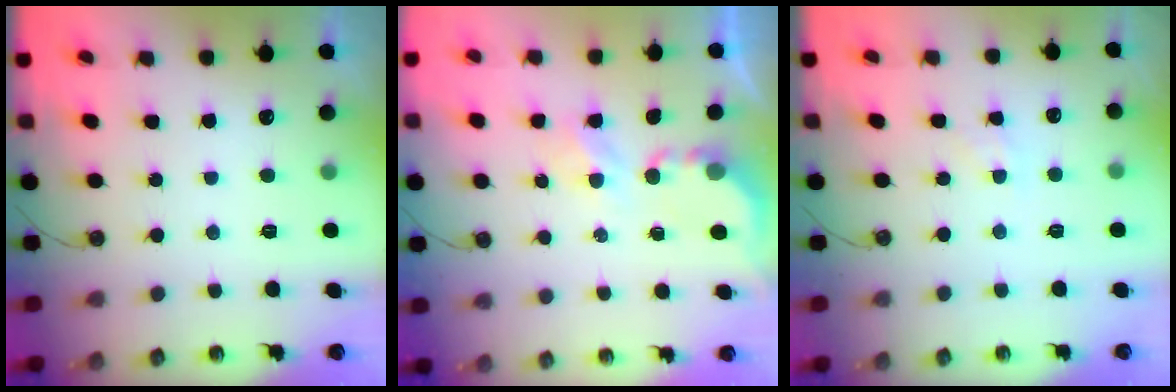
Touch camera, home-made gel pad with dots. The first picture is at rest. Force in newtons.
{"total": 4.0, "press": 4.0, "slide": 0.3}
{"total": 1.4, "press": 1.4, "slide": 0.3}